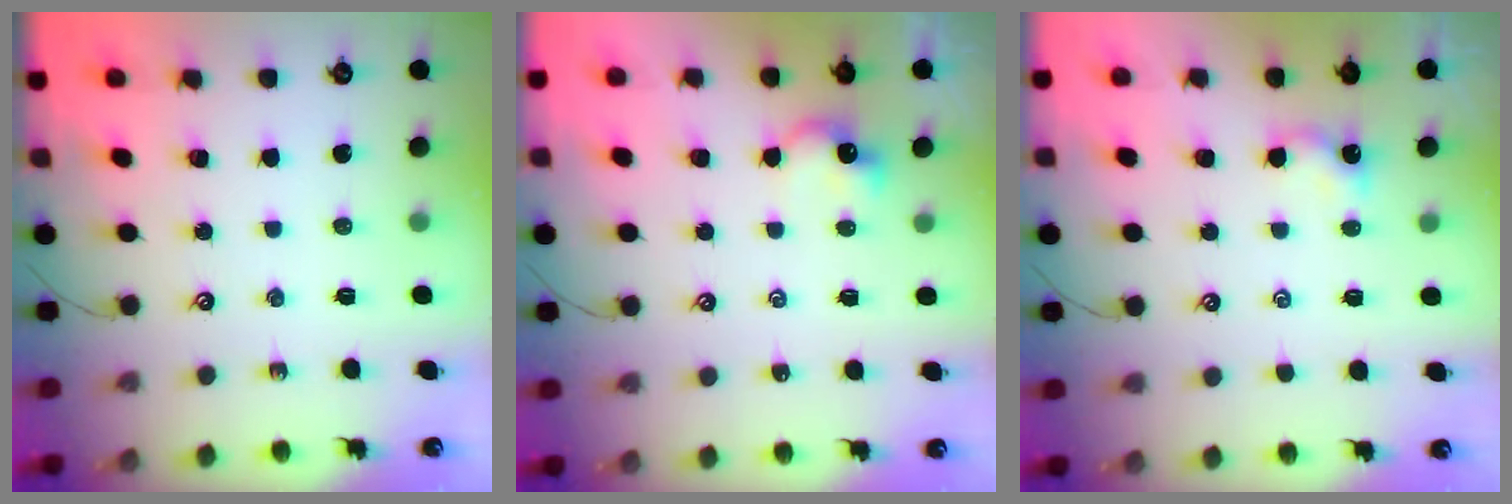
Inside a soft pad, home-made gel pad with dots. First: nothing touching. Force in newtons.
{"total": 1.7, "press": 1.7, "slide": 0.4}
{"total": 0.7, "press": 0.7, "slide": 0.3}